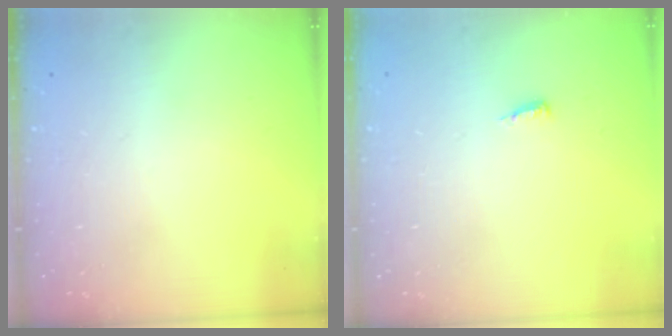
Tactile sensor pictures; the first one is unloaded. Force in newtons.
{"total": 4.9, "press": 4.9, "slide": 0.5}